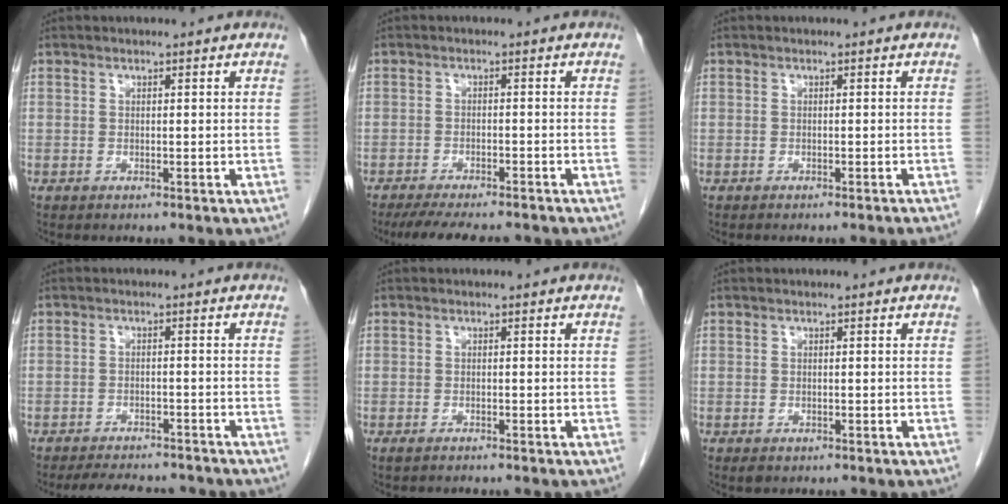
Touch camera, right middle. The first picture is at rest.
{"total": 10.3, "force": [-9.0, 2.0, 4.6], "torque": [-0.069, -0.012, -0.127]}
{"total": 2.8, "force": [-2.5, -0.5, 1.2], "torque": [-0.012, 0.005, -0.030]}
{"total": 8.8, "force": [-8.0, 2.1, 2.8], "torque": [-0.043, -0.003, -0.106]}
{"total": 1.0, "force": [-0.9, 0.1, 0.5], "torque": [-0.012, -0.002, -0.011]}
{"total": 0.8, "force": [-0.5, 0.5, 0.4], "torque": [-0.008, 0.000, -0.003]}